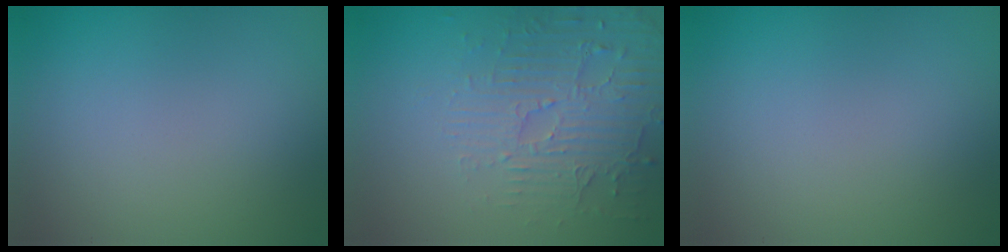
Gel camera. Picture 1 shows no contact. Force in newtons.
{"total": 4.6, "press": 3.6, "slide": 2.8}
{"total": 0.0}